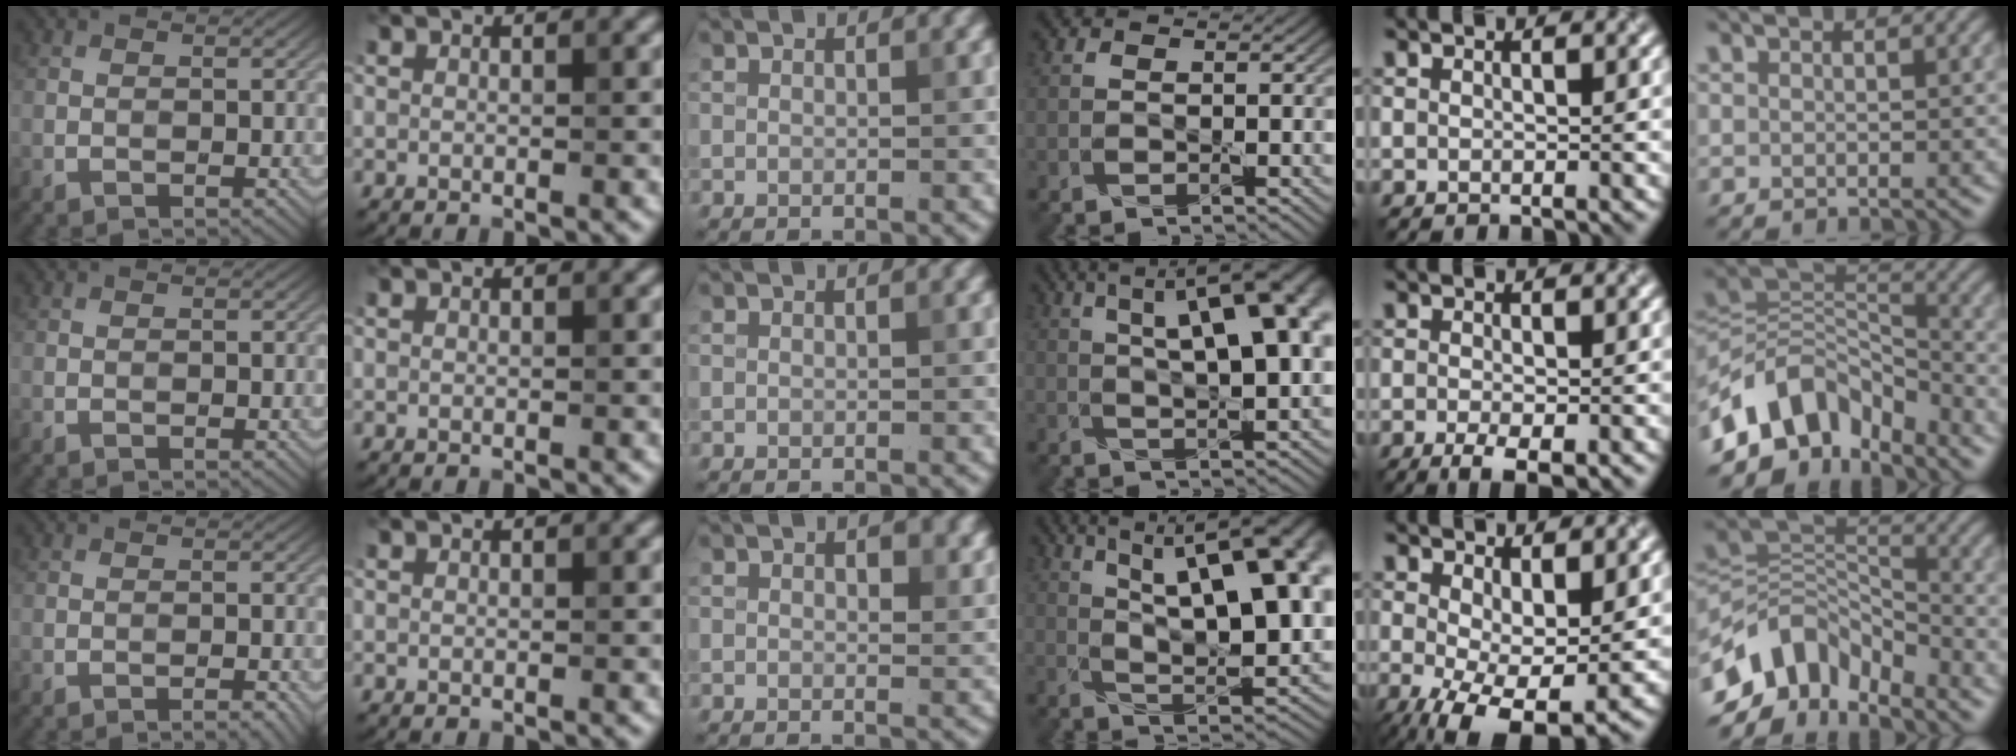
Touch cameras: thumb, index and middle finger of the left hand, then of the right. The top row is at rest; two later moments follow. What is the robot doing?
{"motion": "pour", "object": "sugar"}